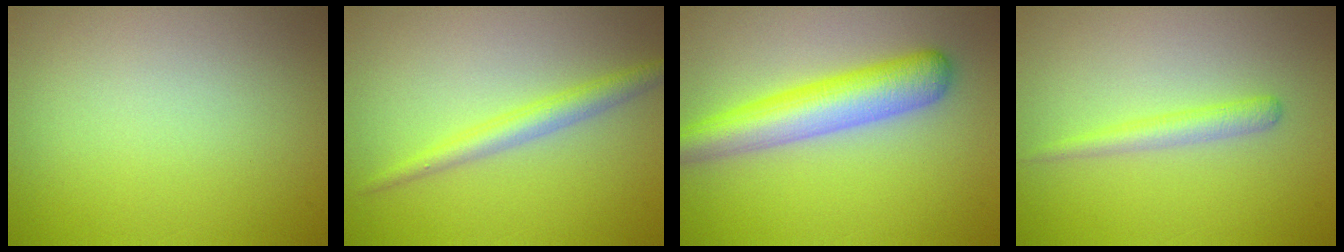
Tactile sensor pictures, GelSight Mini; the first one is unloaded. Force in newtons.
{"total": 2.4, "press": 2.4, "slide": 0.1}
{"total": 5.9, "press": 5.9, "slide": 0.2}
{"total": 1.8, "press": 1.8, "slide": 0.1}